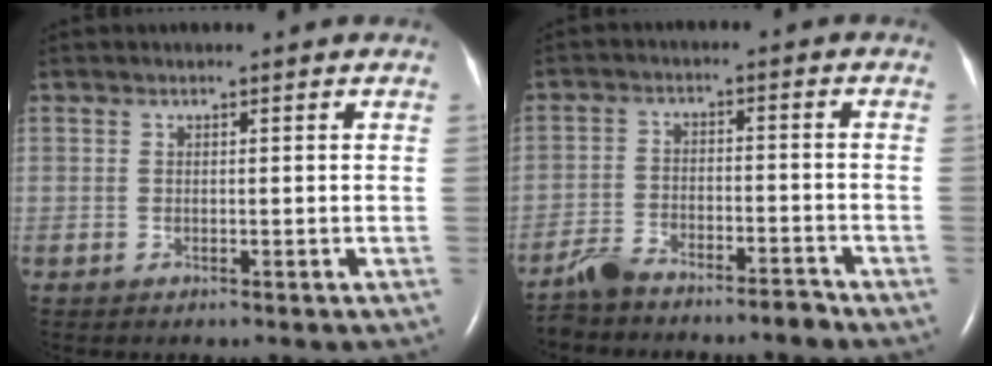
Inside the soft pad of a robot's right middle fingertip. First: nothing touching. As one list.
[{"total": 5.5, "force": [-5.2, 0.7, 1.5], "torque": [-0.031, -0.001, -0.095]}]